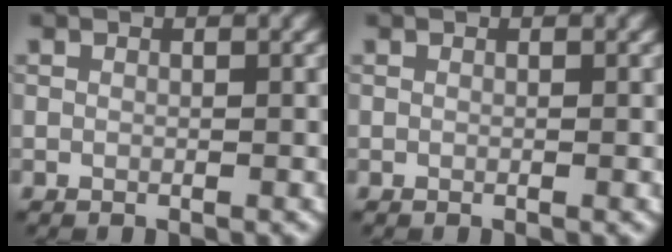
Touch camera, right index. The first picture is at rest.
{"total": 0.0}